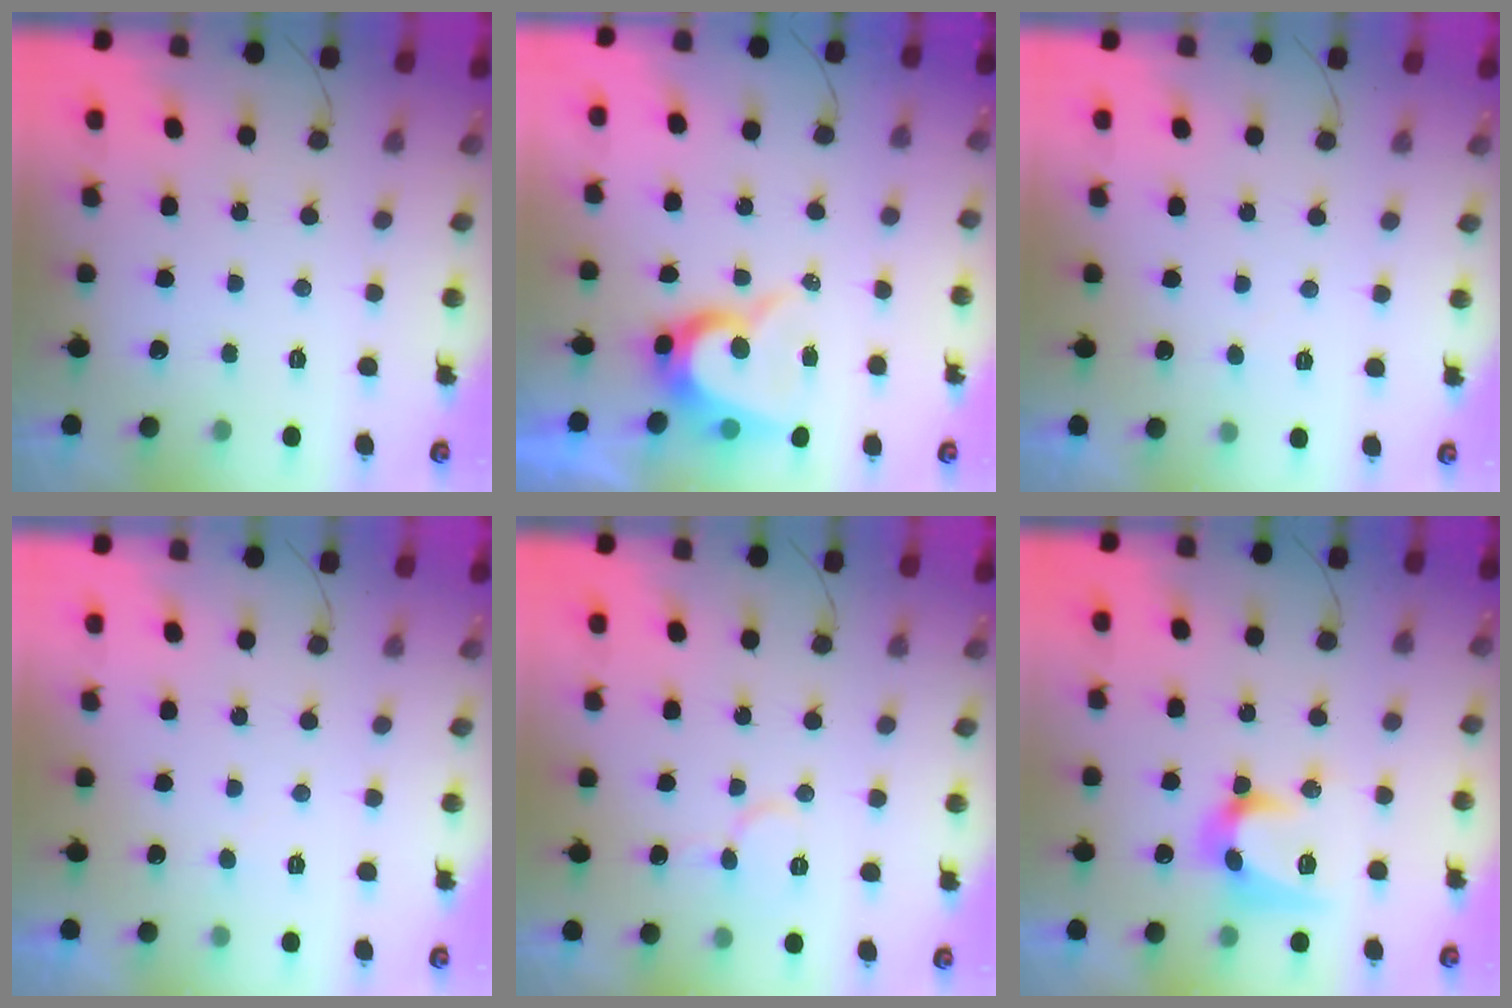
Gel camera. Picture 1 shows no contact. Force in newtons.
{"total": 10.0, "press": 10.0, "slide": 0.9}
{"total": 2.6, "press": 2.6, "slide": 0.3}
{"total": 2.6, "press": 2.6, "slide": 0.3}
{"total": 5.8, "press": 5.8, "slide": 0.4}
{"total": 13.5, "press": 13.5, "slide": 0.7}